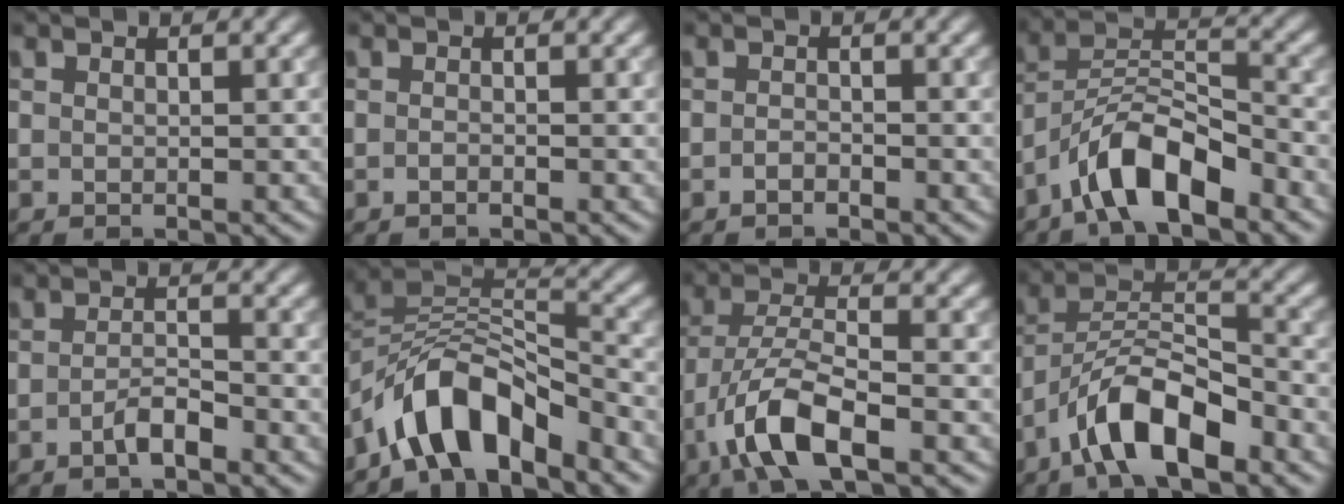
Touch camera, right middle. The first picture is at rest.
{"total": 0.5, "force": [-0.4, 0.1, 0.3], "torque": [-0.006, 0.000, -0.007]}
{"total": 0.8, "force": [-0.6, 0.3, 0.4], "torque": [-0.010, 0.000, -0.012]}
{"total": 7.0, "force": [-4.9, 2.3, 4.5], "torque": [-0.074, 0.011, -0.094]}
{"total": 2.1, "force": [-1.3, 0.5, 1.5], "torque": [-0.029, 0.006, -0.026]}
{"total": 7.7, "force": [-5.5, 2.9, 4.6], "torque": [-0.062, 0.009, -0.104]}
{"total": 7.1, "force": [-3.7, 2.5, 5.6], "torque": [-0.112, 0.000, -0.077]}
{"total": 7.8, "force": [-5.0, 2.7, 5.4], "torque": [-0.087, 0.012, -0.095]}